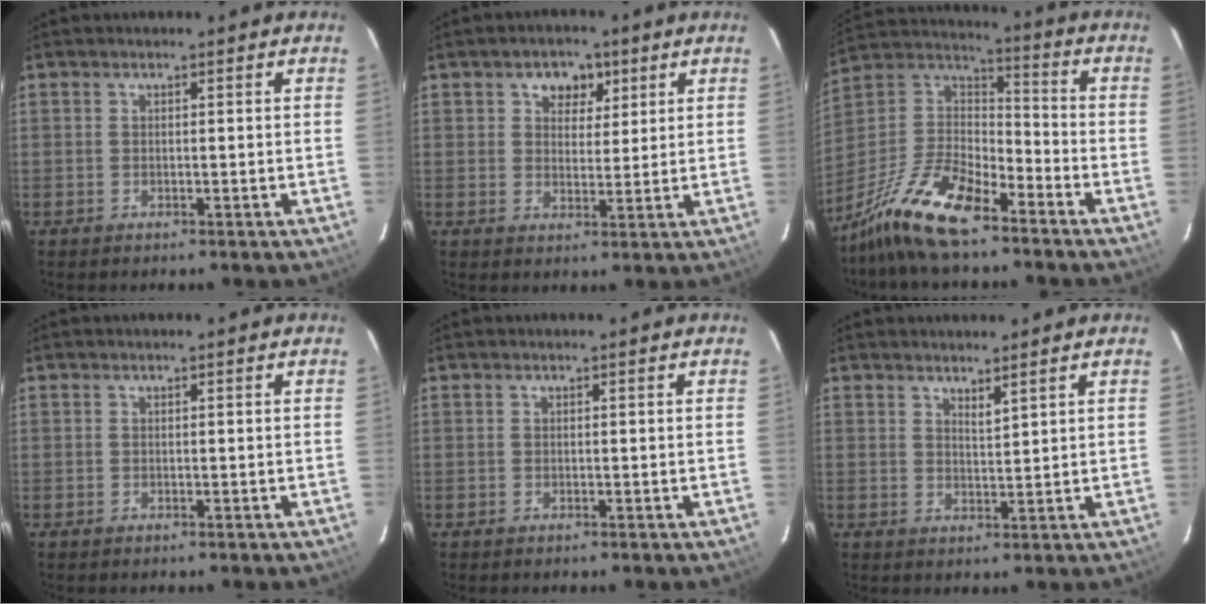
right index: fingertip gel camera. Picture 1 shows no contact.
{"total": 5.3, "force": [2.6, 4.0, 2.4], "torque": [-0.031, 0.008, 0.041]}
{"total": 17.0, "force": [-12.3, 5.3, 10.4], "torque": [-0.227, 0.002, -0.237]}
{"total": 0.0}
{"total": 0.0}
{"total": 2.1, "force": [1.8, 0.1, 1.1], "torque": [-0.019, -0.003, 0.030]}